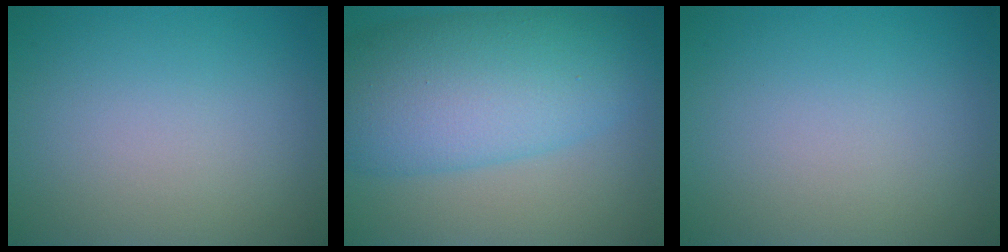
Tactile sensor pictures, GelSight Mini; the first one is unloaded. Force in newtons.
{"total": 10.4, "press": 10.4, "slide": 0.4}
{"total": 0.0}